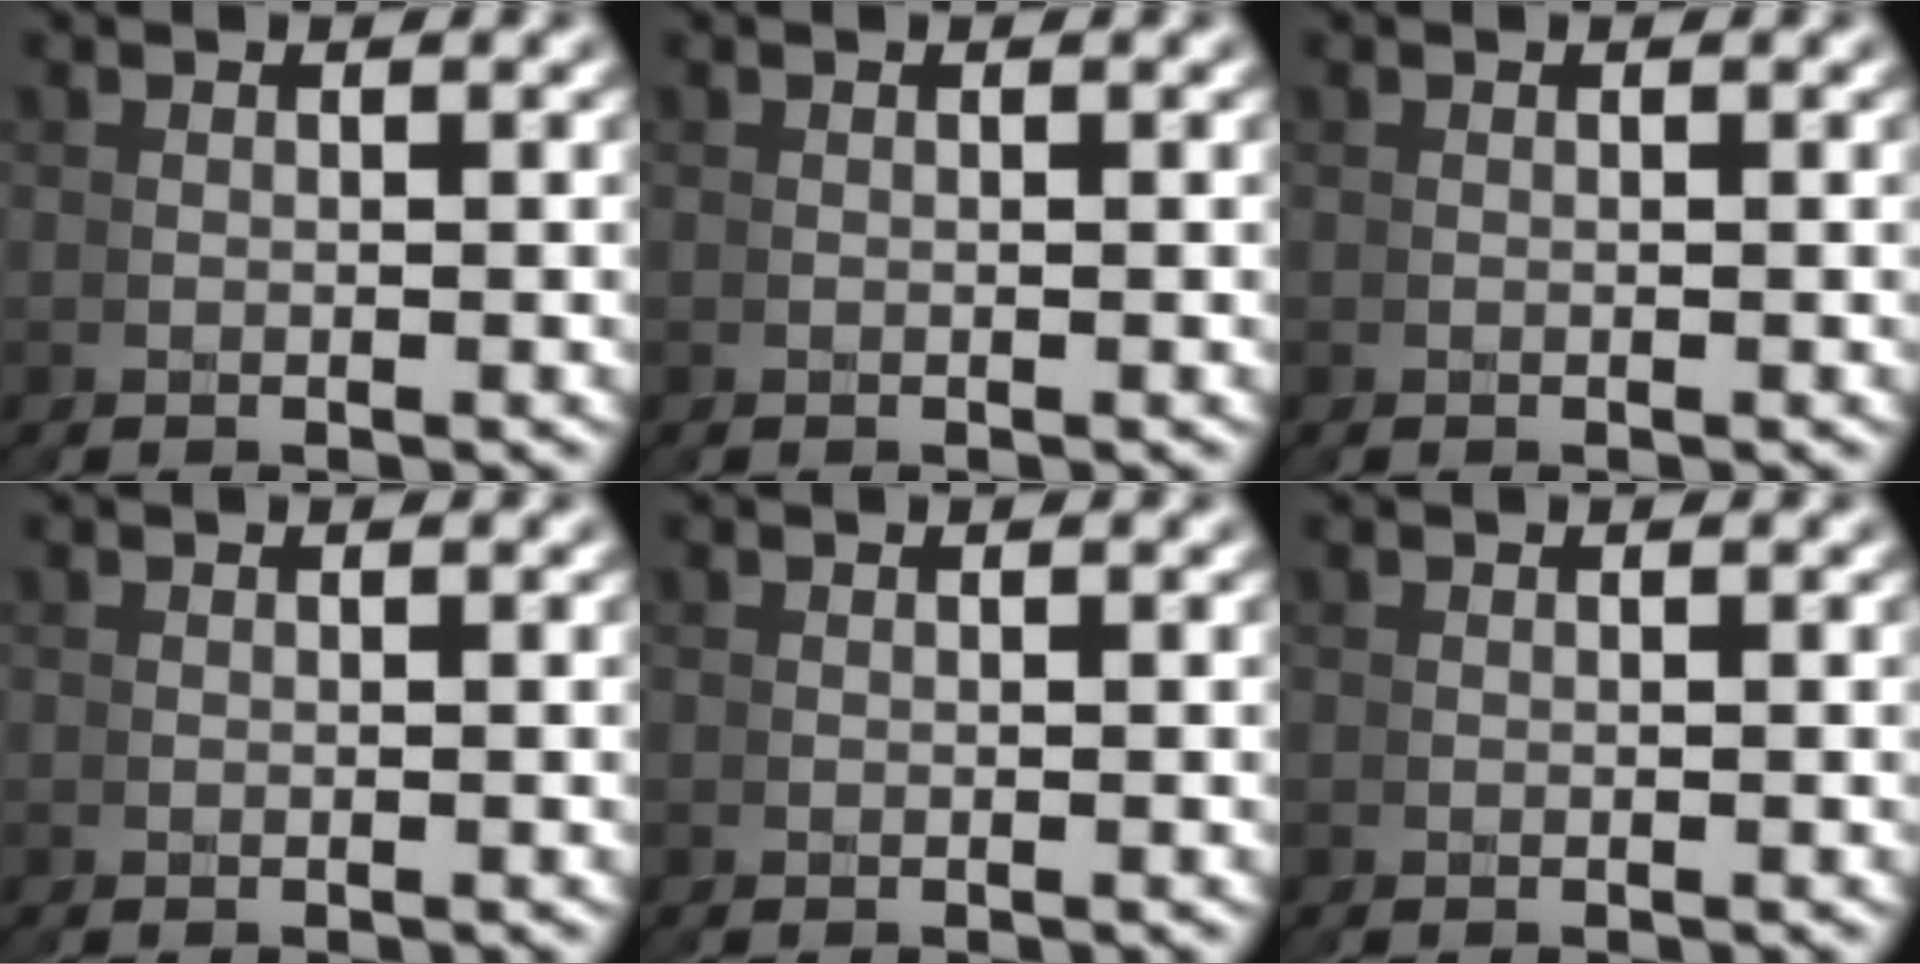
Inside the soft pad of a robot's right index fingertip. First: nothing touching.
{"total": 0.0}
{"total": 0.0}
{"total": 0.0}
{"total": 0.0}
{"total": 0.0}